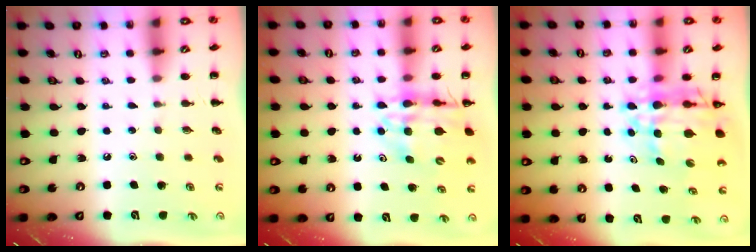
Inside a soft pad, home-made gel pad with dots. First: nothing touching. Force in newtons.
{"total": 14.0, "press": 13.5, "slide": 3.7}
{"total": 12.6, "press": 12.1, "slide": 3.7}